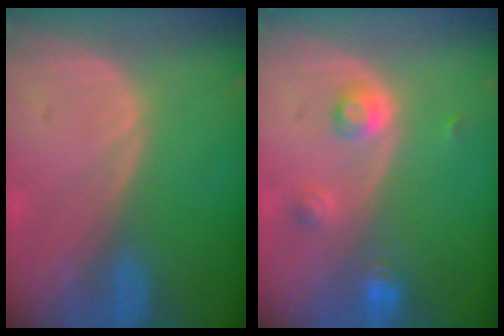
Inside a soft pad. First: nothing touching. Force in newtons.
{"total": 3.6, "press": 3.3, "slide": 1.5}